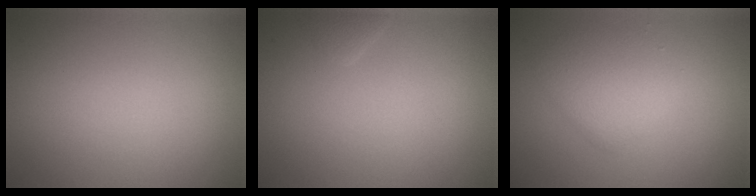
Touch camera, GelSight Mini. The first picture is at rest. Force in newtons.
{"total": 0.8, "press": 0.8, "slide": 0.1}
{"total": 2.9, "press": 2.9, "slide": 0.0}